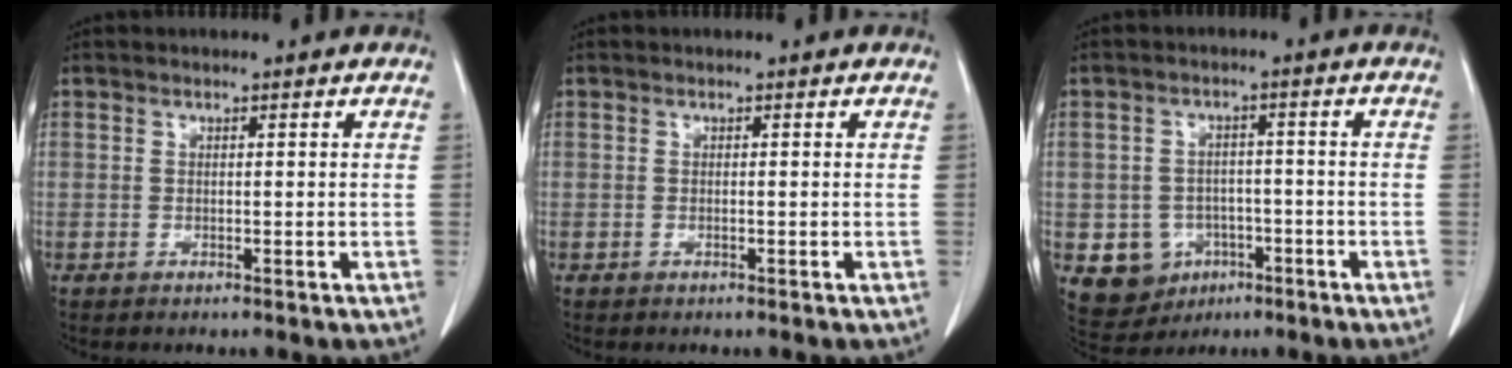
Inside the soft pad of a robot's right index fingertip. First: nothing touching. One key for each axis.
{"total": 0.0}
{"total": 7.3, "fx": -2.7, "fy": 6.6, "fz": 1.8, "tx": -0.033, "ty": 0.007, "tz": -0.027}